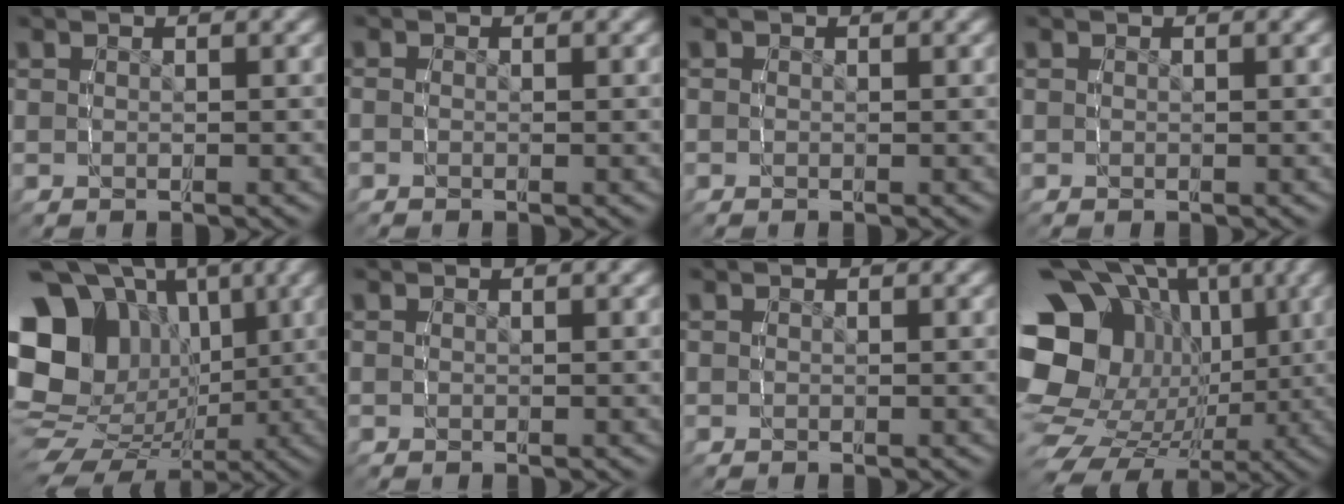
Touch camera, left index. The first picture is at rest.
{"total": 0.8, "force": [-0.4, 0.4, 0.5], "torque": [-0.013, -0.004, -0.009]}
{"total": 0.5, "force": [-0.1, 0.3, 0.4], "torque": [-0.007, -0.001, -0.003]}
{"total": 0.0}
{"total": 21.8, "force": [0.6, 18.4, 11.7], "torque": [-0.240, -0.053, 0.013]}
{"total": 0.0}
{"total": 0.0}
{"total": 19.4, "force": [0.1, 15.7, 11.3], "torque": [-0.228, -0.059, 0.011]}